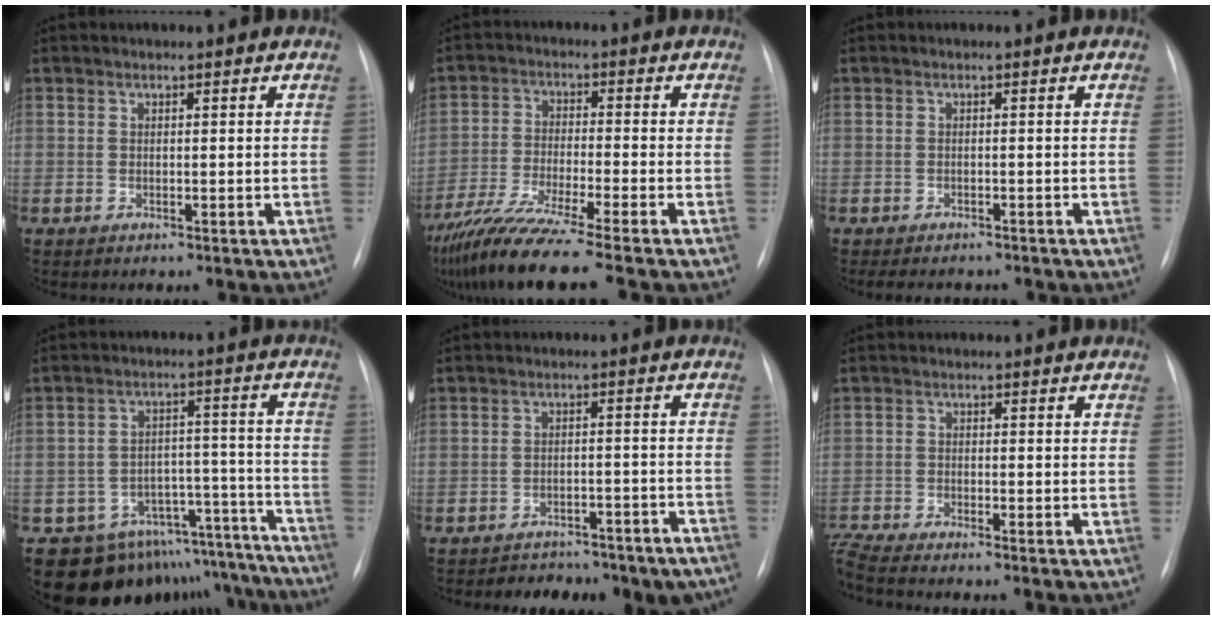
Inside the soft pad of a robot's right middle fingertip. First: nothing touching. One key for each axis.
{"total": 13.1, "fx": -10.5, "fy": -1.1, "fz": 7.7, "tx": -0.140, "ty": -0.043, "tz": -0.179}
{"total": 6.6, "fx": -5.7, "fy": 2.3, "fz": 2.6, "tx": -0.033, "ty": 0.000, "tz": -0.072}
{"total": 17.4, "fx": -15.7, "fy": 7.2, "fz": 2.2, "tx": -0.012, "ty": 0.069, "tz": -0.201}
{"total": 16.2, "fx": -14.1, "fy": 6.4, "fz": 4.6, "tx": -0.063, "ty": 0.022, "tz": -0.163}
{"total": 5.0, "fx": -4.7, "fy": -1.0, "fz": 1.6, "tx": -0.043, "ty": -0.012, "tz": -0.089}